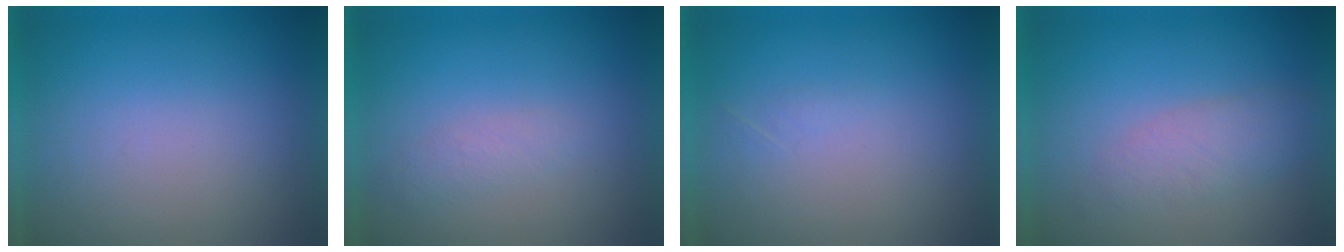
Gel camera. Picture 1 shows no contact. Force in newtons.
{"total": 1.8}
{"total": 1.0}
{"total": 2.9}